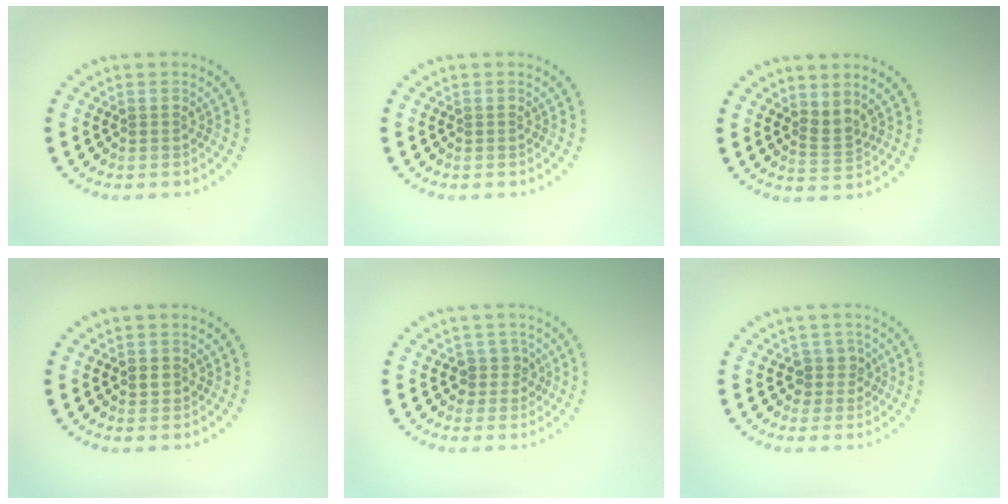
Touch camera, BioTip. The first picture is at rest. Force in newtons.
{"total": 0.0}
{"total": 1.7, "press": 1.2, "slide": 1.2}
{"total": 1.0, "press": 0.9, "slide": 0.3}
{"total": 1.9, "press": 1.5, "slide": 1.2}
{"total": 1.9, "press": 1.5, "slide": 1.1}